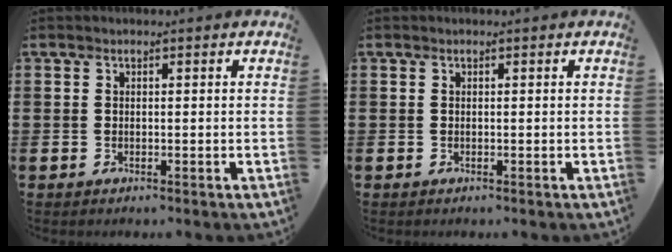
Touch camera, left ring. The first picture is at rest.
{"total": 0.0}